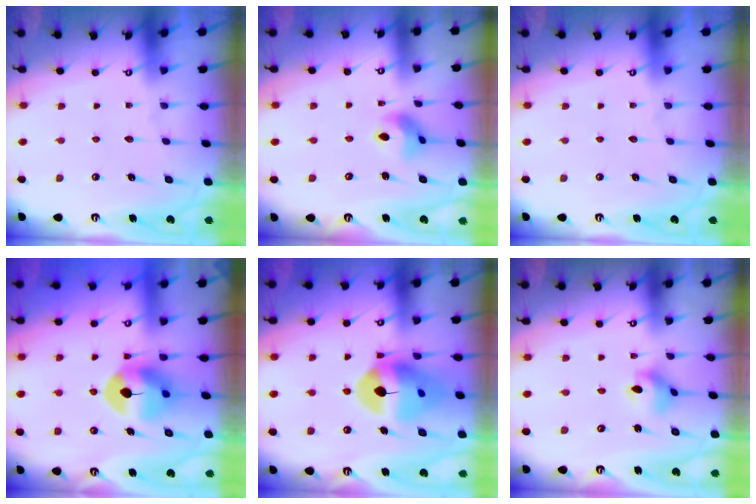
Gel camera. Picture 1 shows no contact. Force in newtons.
{"total": 7.7, "press": 7.7, "slide": 0.3}
{"total": 0.0}
{"total": 8.4, "press": 8.3, "slide": 1.4}
{"total": 14.3, "press": 14.2, "slide": 1.5}
{"total": 5.2, "press": 5.2, "slide": 0.2}